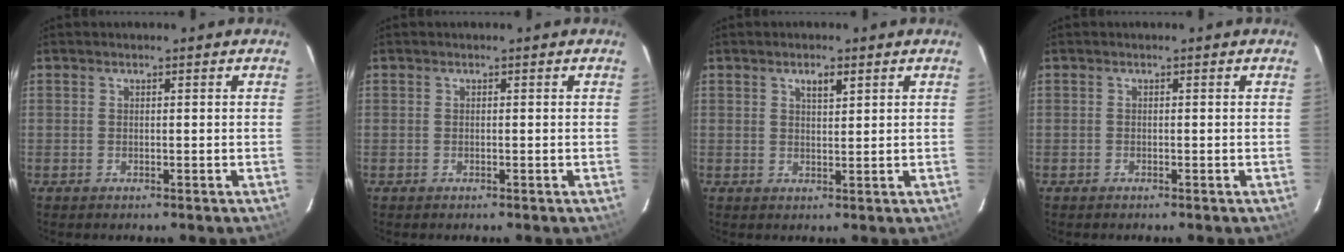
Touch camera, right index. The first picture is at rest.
{"total": 0.0}
{"total": 2.5, "force": [1.5, 0.8, 1.9], "torque": [-0.029, 0.003, 0.026]}
{"total": 0.0}